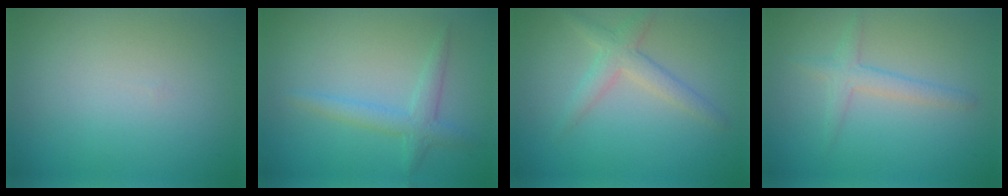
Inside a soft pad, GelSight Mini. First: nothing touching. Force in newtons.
{"total": 2.3, "press": 2.3, "slide": 0.1}
{"total": 2.6, "press": 2.6, "slide": 0.2}
{"total": 2.0, "press": 2.0, "slide": 0.1}